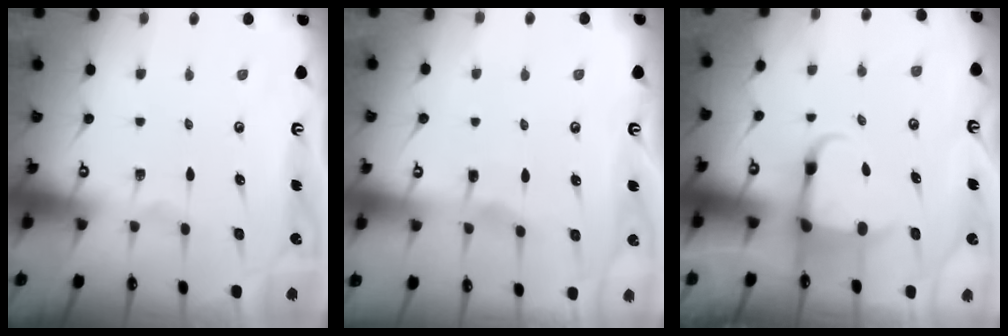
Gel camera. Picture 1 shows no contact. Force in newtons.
{"total": 2.6, "press": 2.6, "slide": 0.4}
{"total": 3.8, "press": 3.7, "slide": 1.0}